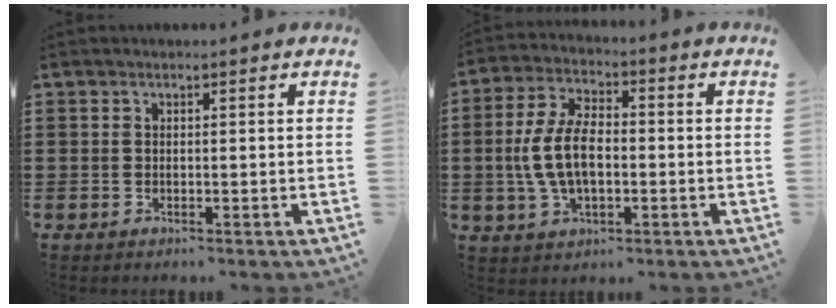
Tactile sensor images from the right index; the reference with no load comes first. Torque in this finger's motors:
{"motor_torque": [2.14, 0.00, 0.35, 0.21]}